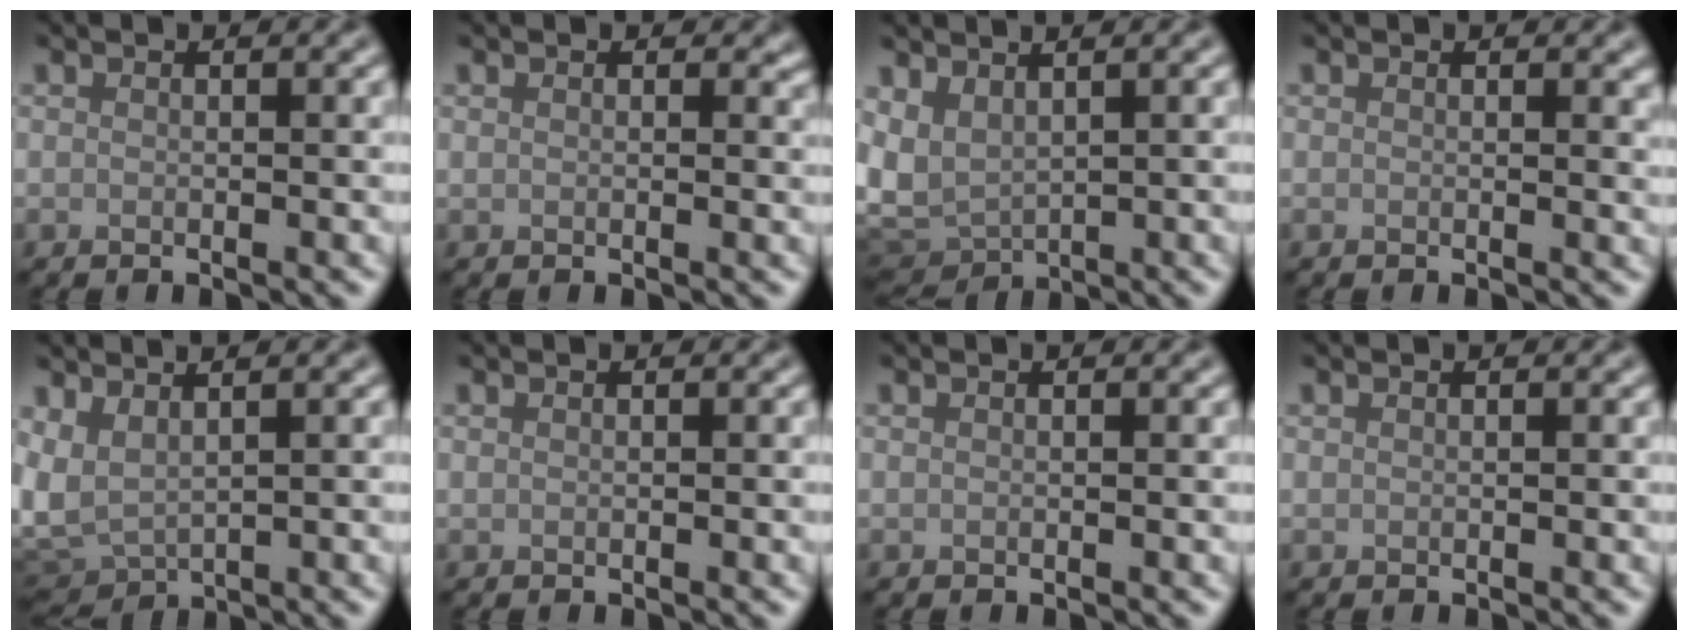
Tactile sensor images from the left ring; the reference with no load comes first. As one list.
[{"total": 1.3, "force": [0.8, 0.9, 0.4], "torque": [-0.005, -0.004, 0.012]}, {"total": 4.6, "force": [0.7, 3.1, 3.4], "torque": [-0.084, 0.001, 0.012]}, {"total": 0.6, "force": [0.4, 0.3, 0.5], "torque": [-0.003, -0.004, 0.004]}, {"total": 3.3, "force": [0.9, 1.8, 2.6], "torque": [-0.071, -0.001, 0.018]}, {"total": 0.0}, {"total": 0.0}, {"total": 0.0}]